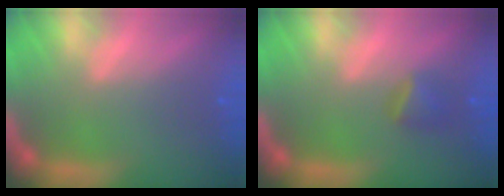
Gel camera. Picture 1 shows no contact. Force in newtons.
{"total": 1.9}